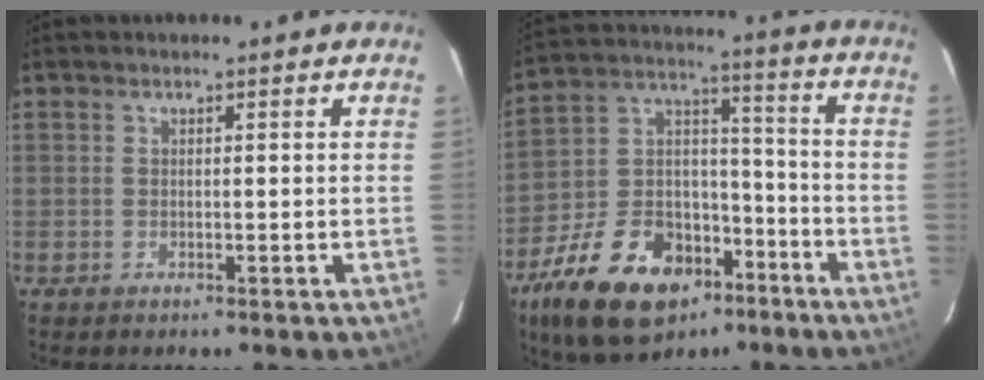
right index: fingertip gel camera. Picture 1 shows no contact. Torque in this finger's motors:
{"motor_torque": [0.95, -1.19, 0.60, 0.06]}